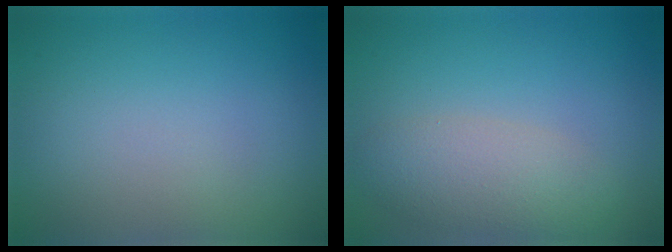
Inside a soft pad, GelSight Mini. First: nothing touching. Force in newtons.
{"total": 3.8, "press": 3.8, "slide": 0.3}